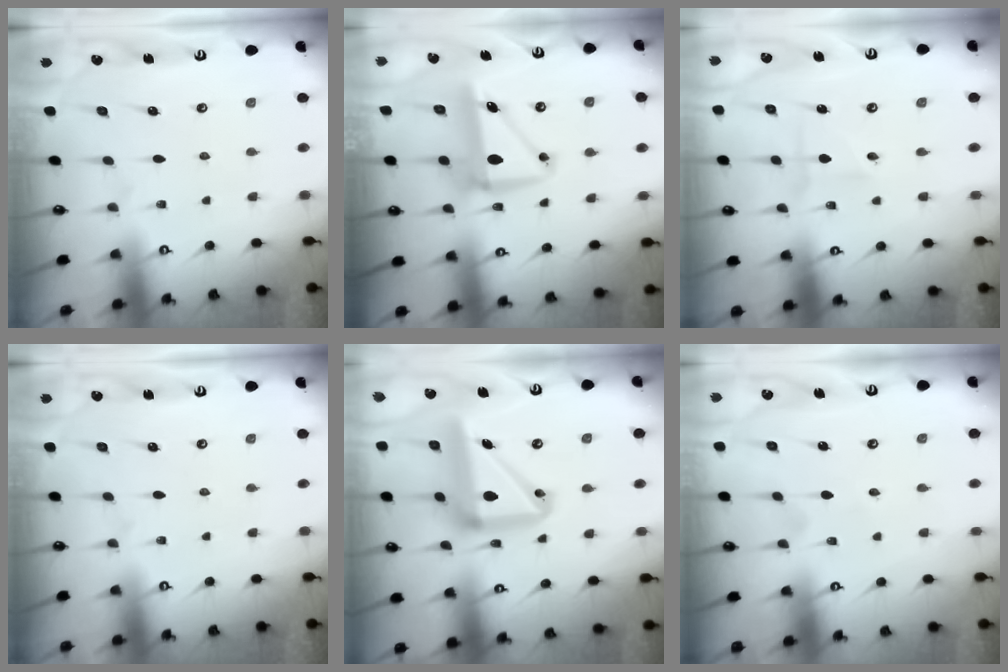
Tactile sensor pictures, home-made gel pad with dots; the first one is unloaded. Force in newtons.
{"total": 9.4, "press": 9.3, "slide": 1.4}
{"total": 1.9, "press": 1.9, "slide": 0.3}
{"total": 0.0}
{"total": 16.4, "press": 16.2, "slide": 2.6}
{"total": 2.7, "press": 2.7, "slide": 0.3}